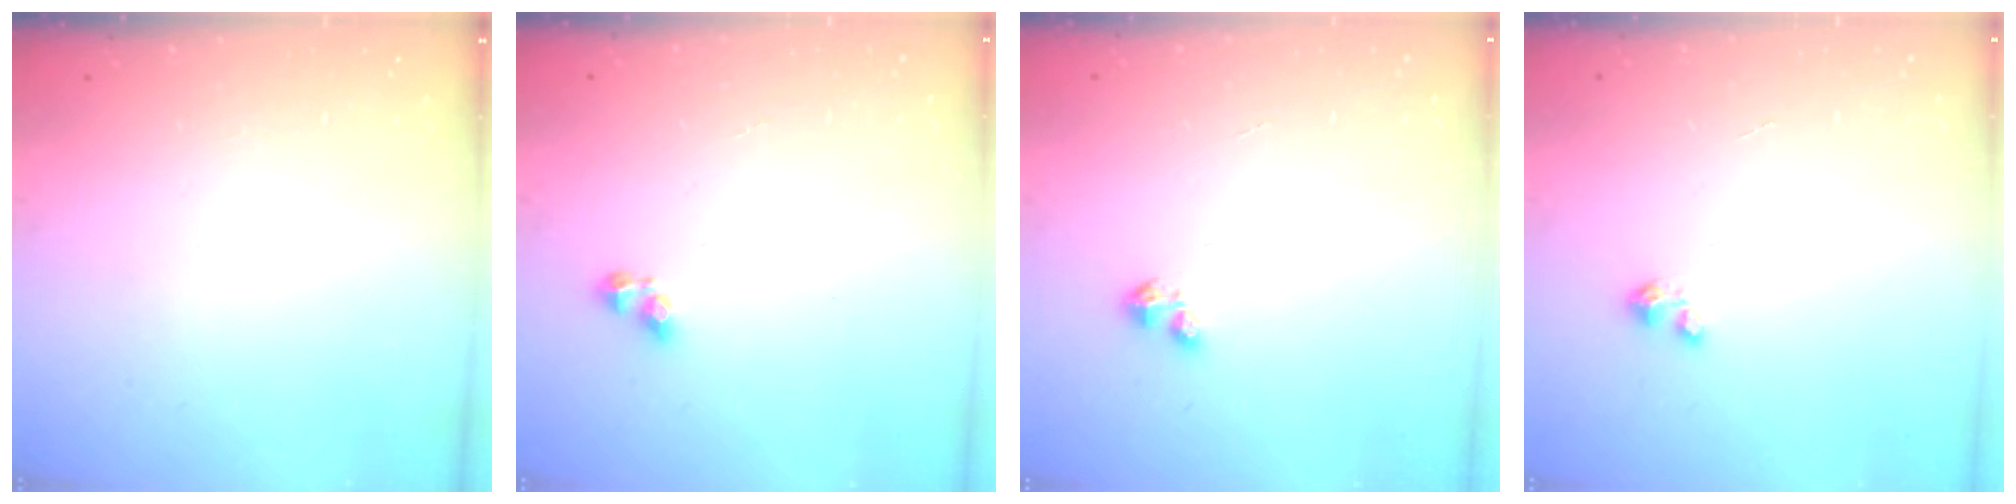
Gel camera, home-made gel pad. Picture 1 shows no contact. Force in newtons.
{"total": 2.9, "press": 2.6, "slide": 1.1}
{"total": 1.6, "press": 1.6, "slide": 0.3}
{"total": 1.6, "press": 1.6, "slide": 0.2}